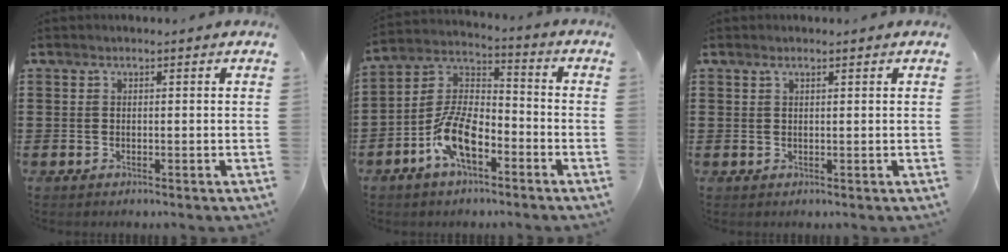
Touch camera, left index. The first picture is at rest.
{"total": 10.3, "force": [-5.4, 4.4, 7.5], "torque": [-0.178, 0.005, -0.108]}
{"total": 0.9, "force": [0.6, 0.1, 0.6], "torque": [-0.013, 0.001, 0.011]}